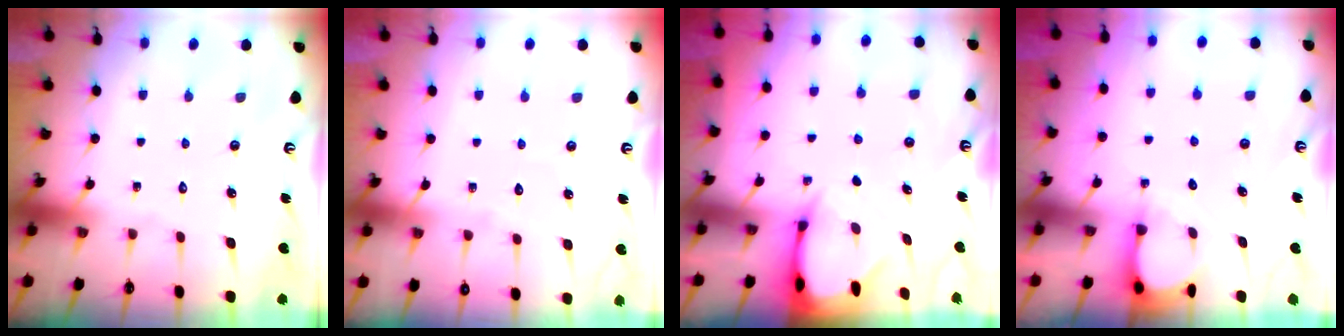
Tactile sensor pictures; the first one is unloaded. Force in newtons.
{"total": 2.8, "press": 2.8, "slide": 0.3}
{"total": 3.0, "press": 3.0, "slide": 0.3}
{"total": 3.0, "press": 3.0, "slide": 0.3}